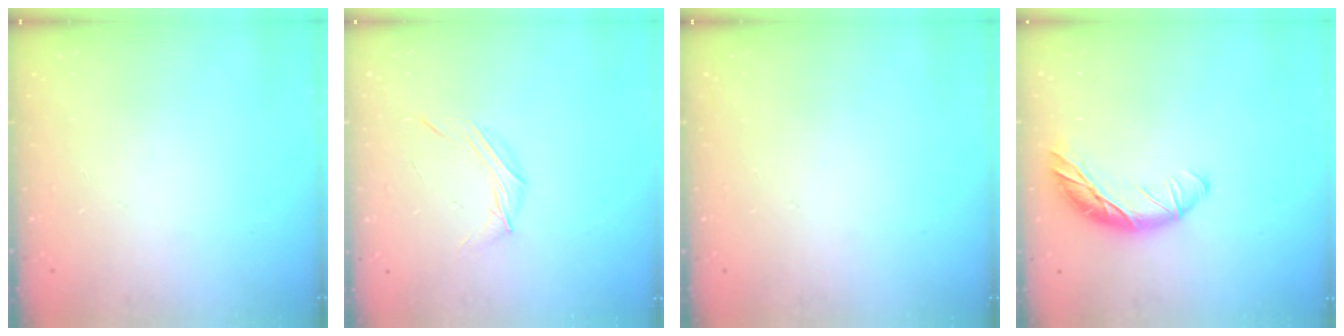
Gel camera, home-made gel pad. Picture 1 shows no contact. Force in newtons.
{"total": 4.9, "press": 4.8, "slide": 1.3}
{"total": 0.0}
{"total": 12.2, "press": 12.1, "slide": 1.9}